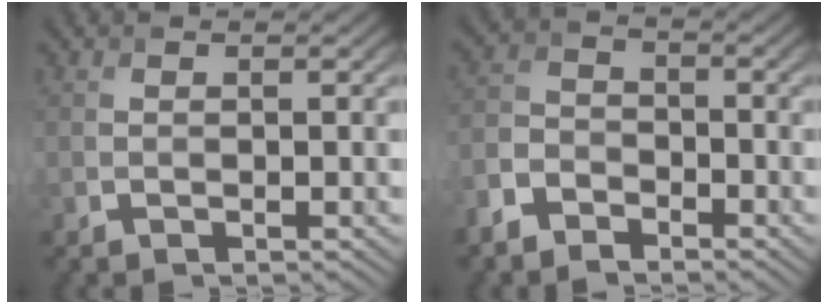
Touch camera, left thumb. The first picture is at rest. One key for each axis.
{"total": 4.7, "fx": -3.4, "fy": 2.6, "fz": 2.0, "tx": -0.055, "ty": 0.002, "tz": -0.081}